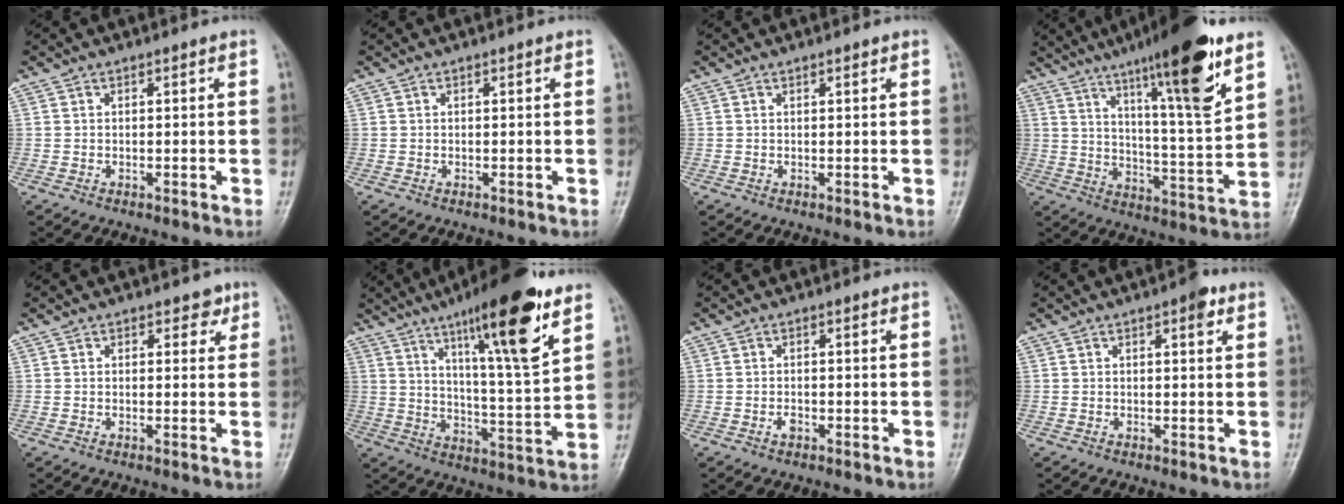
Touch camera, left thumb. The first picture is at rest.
{"total": 0.0}
{"total": 0.7, "force": [0.5, 0.2, 0.5], "torque": [-0.007, -0.002, 0.007]}
{"total": 20.1, "force": [12.2, 2.6, 15.8], "torque": [-0.223, -0.060, 0.192]}
{"total": 2.3, "force": [1.3, 1.6, 1.1], "torque": [0.007, -0.004, 0.012]}
{"total": 19.0, "force": [11.0, 3.0, 15.1], "torque": [-0.217, -0.056, 0.176]}
{"total": 1.3, "force": [-0.6, 0.8, 0.8], "torque": [-0.010, 0.001, -0.011]}
{"total": 2.8, "force": [1.4, 1.1, 2.1], "torque": [-0.022, -0.001, 0.014]}